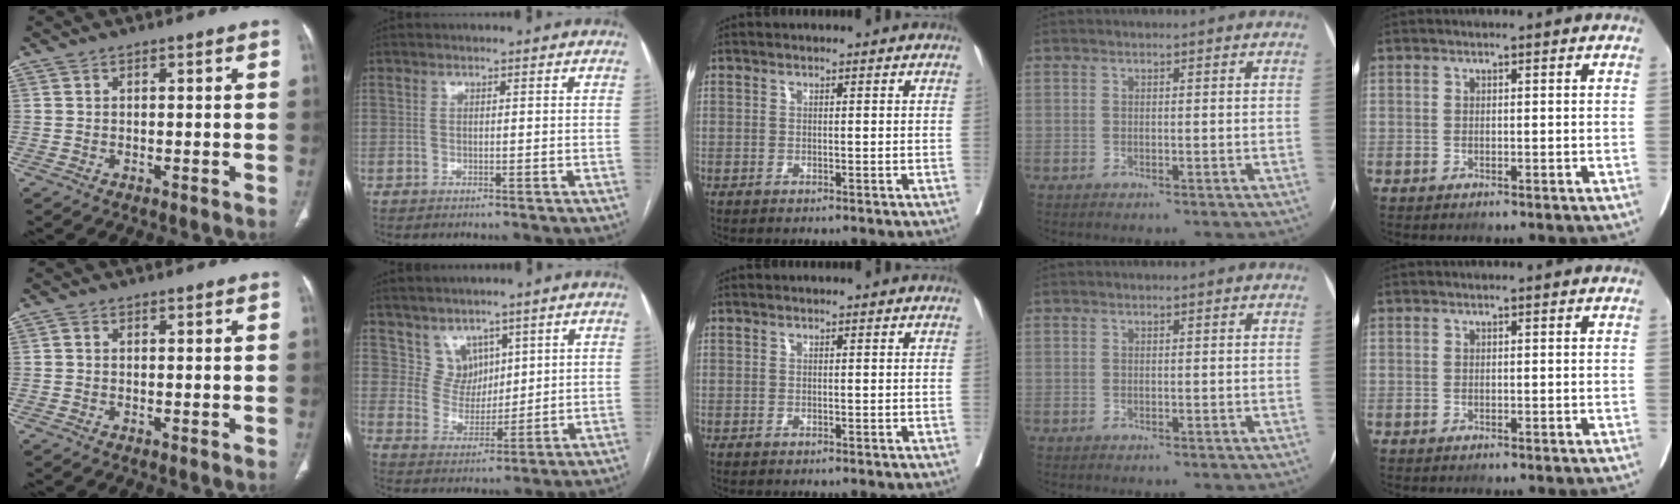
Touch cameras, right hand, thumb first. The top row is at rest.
{"thumb": {"total": 0.6, "force": [-0.1, 0.5, 0.4], "torque": [-0.006, 0.000, -0.007]}, "index": {"total": 5.2, "force": [3.5, 3.8, 0.6], "torque": [-0.012, 0.002, 0.077]}}